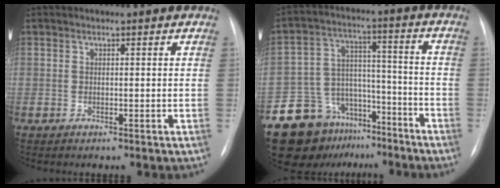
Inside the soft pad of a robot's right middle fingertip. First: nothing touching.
{"total": 13.9, "force": [-9.9, 9.1, 3.6], "torque": [-0.058, 0.071, -0.156]}